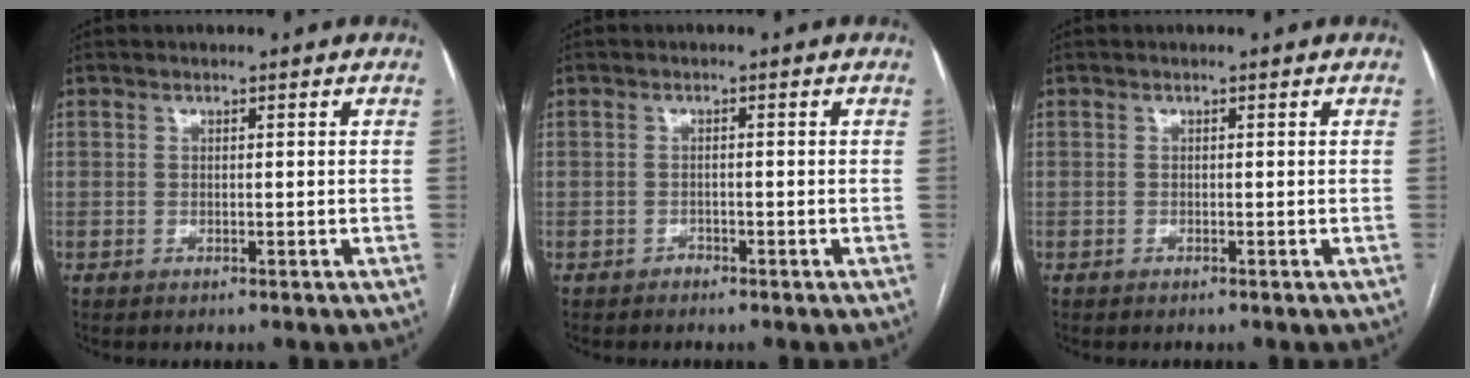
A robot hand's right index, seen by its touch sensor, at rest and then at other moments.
{"total": 0.8, "force": [-0.7, 0.5, 0.0], "torque": [0.002, 0.002, -0.015]}
{"total": 0.0}